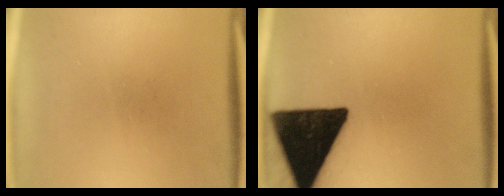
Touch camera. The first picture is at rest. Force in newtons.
{"total": 19.4}